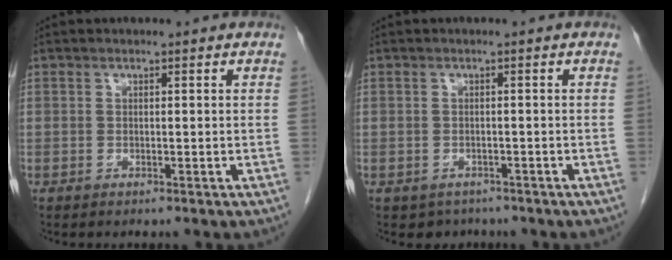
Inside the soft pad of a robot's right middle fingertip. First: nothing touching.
{"total": 2.6, "force": [-1.8, 1.8, 0.1], "torque": [-0.006, 0.006, -0.025]}